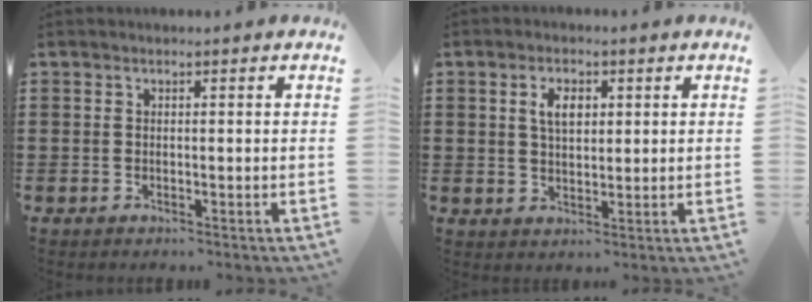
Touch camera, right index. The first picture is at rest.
{"total": 3.7, "force": [1.1, 2.0, 2.9], "torque": [-0.055, 0.007, 0.017]}